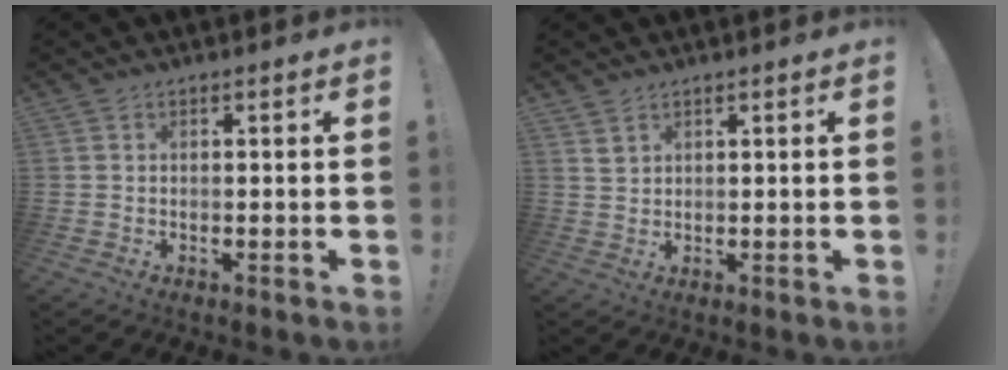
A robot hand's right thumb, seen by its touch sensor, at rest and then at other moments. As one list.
[{"total": 2.7, "force": [2.0, 1.5, 0.9], "torque": [-0.005, -0.016, 0.036]}]